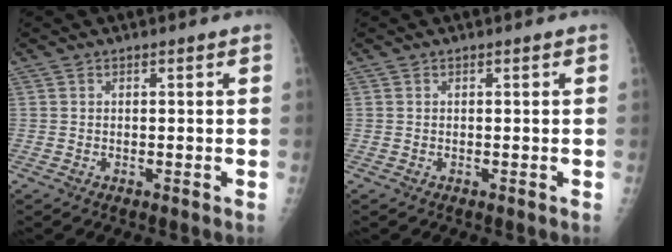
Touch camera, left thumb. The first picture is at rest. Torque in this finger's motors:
{"motor_torque": [-0.11, 0.16, -0.07, -0.05, 0.00]}